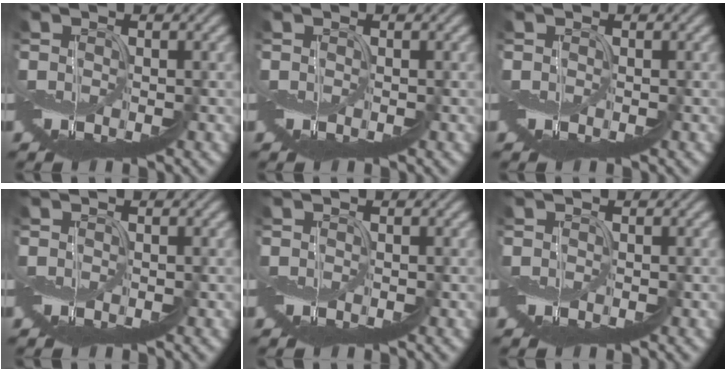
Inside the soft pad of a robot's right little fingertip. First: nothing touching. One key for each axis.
{"total": 0.0}
{"total": 0.0}
{"total": 0.0}
{"total": 0.0}
{"total": 0.0}